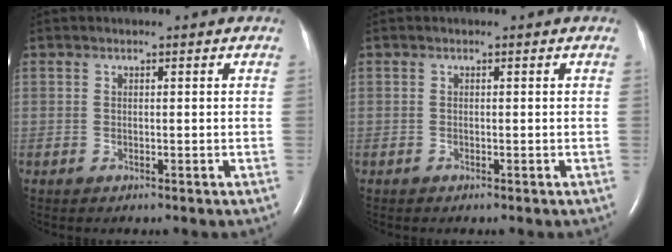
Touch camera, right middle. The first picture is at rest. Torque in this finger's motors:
{"motor_torque": [-0.04, -0.17, 0.03, 0.00]}